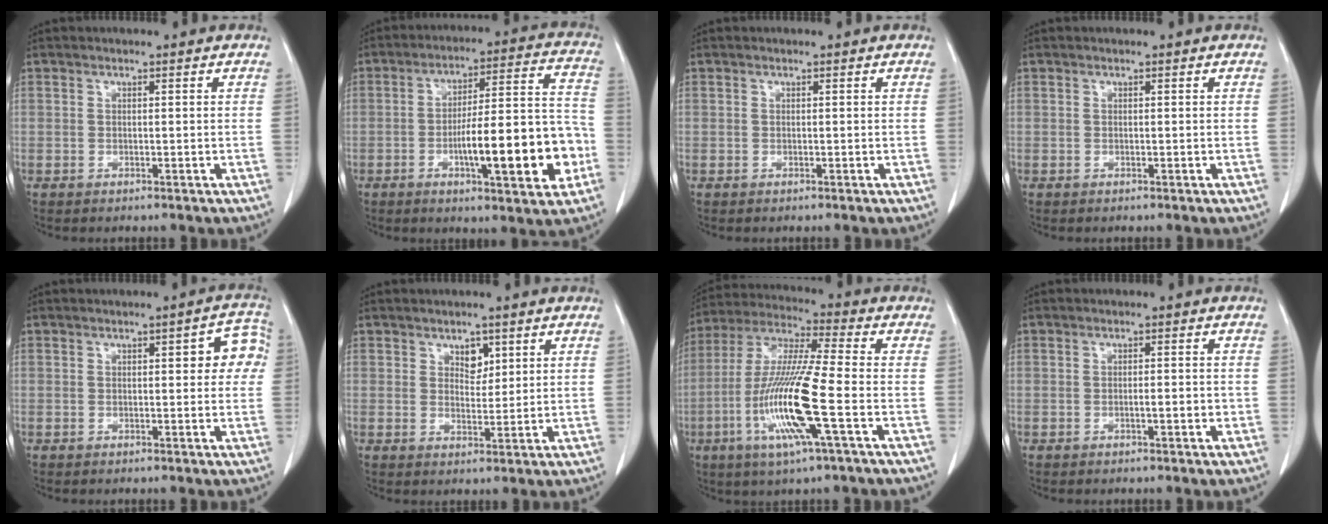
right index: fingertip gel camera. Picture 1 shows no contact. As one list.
[{"total": 16.7, "force": [-4.9, 3.0, 15.7], "torque": [-0.233, 0.017, -0.068]}, {"total": 0.0}, {"total": 0.0}, {"total": 5.4, "force": [1.0, 2.0, 4.9], "torque": [-0.043, 0.020, 0.006]}, {"total": 2.6, "force": [1.6, 1.4, 1.5], "torque": [-0.022, -0.005, 0.032]}, {"total": 15.2, "force": [-4.5, 0.2, 14.5], "torque": [-0.302, -0.015, -0.093]}, {"total": 1.6, "force": [-0.4, 0.3, 1.5], "torque": [-0.024, 0.001, -0.007]}]